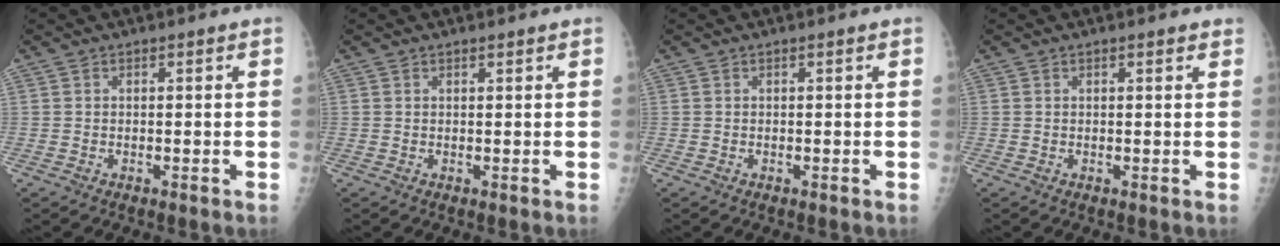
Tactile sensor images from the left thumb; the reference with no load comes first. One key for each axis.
{"total": 0.6, "fx": 0.5, "fy": 0.1, "fz": 0.3, "tx": -0.005, "ty": -0.003, "tz": 0.009}
{"total": 0.0}
{"total": 1.2, "fx": 0.9, "fy": 0.3, "fz": 0.7, "tx": -0.008, "ty": -0.003, "tz": 0.010}